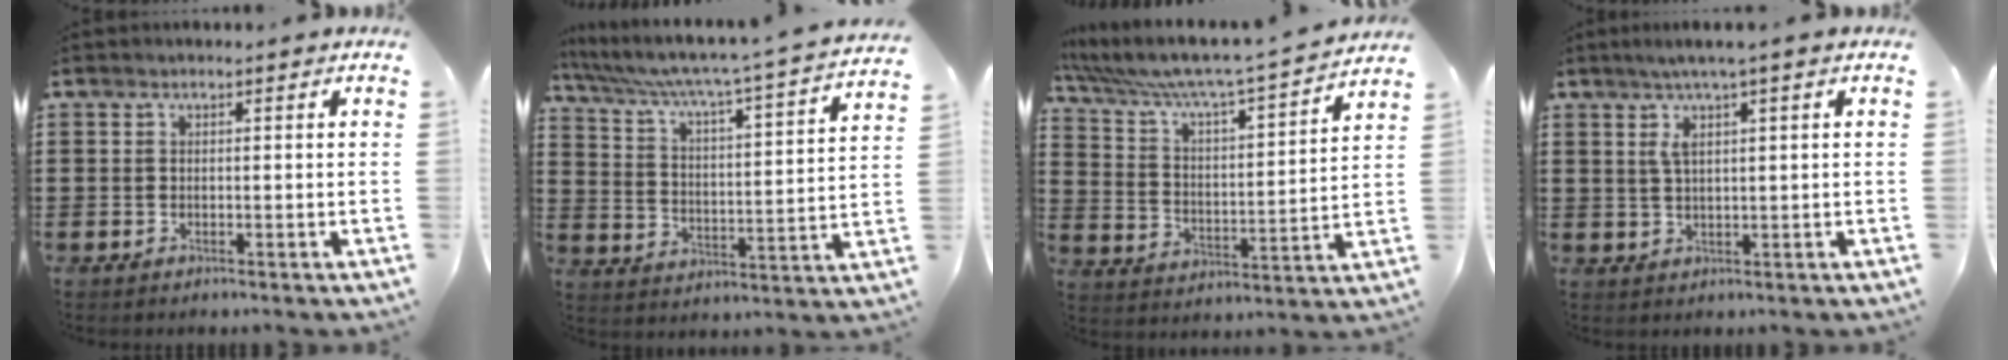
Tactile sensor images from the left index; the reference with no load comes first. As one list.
[{"total": 5.0, "force": [4.2, -0.7, 2.6], "torque": [-0.072, -0.049, 0.059]}, {"total": 6.6, "force": [5.9, -0.3, 2.9], "torque": [-0.084, -0.053, 0.092]}, {"total": 3.5, "force": [1.4, 0.1, 3.3], "torque": [-0.065, -0.002, 0.022]}]